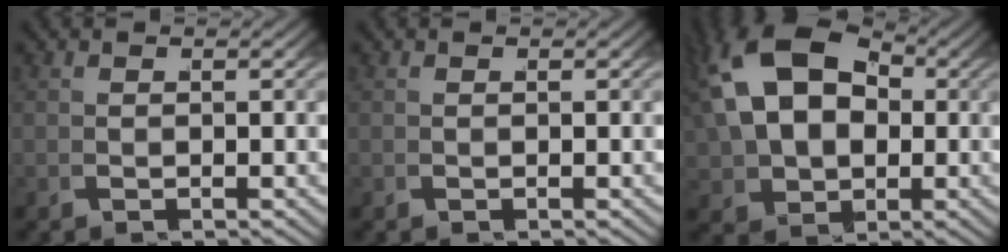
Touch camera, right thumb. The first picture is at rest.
{"total": 0.0}
{"total": 14.9, "force": [2.5, 11.0, 9.7], "torque": [-0.211, -0.017, 0.057]}